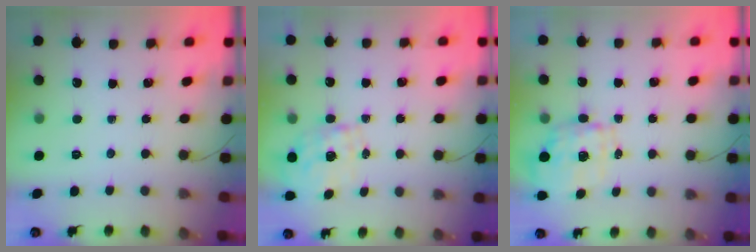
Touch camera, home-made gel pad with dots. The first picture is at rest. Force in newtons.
{"total": 1.6, "press": 1.4, "slide": 0.8}
{"total": 8.1, "press": 7.9, "slide": 1.8}